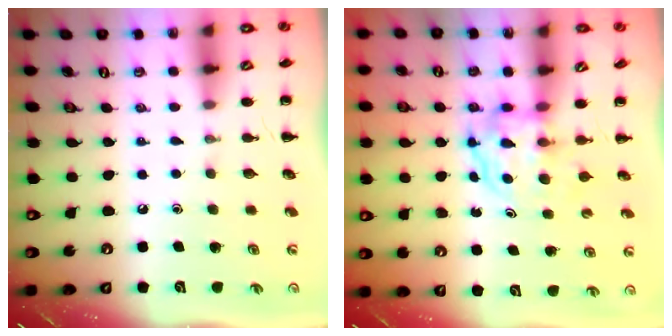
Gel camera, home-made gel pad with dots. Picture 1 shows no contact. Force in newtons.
{"total": 3.8, "press": 3.8, "slide": 0.2}